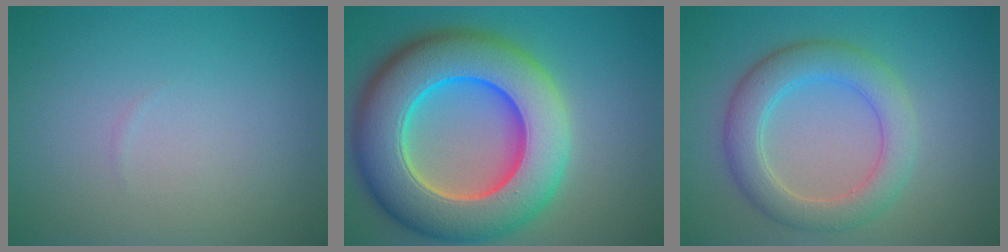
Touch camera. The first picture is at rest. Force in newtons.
{"total": 13.6, "press": 13.6, "slide": 0.7}
{"total": 4.9, "press": 4.9, "slide": 0.4}